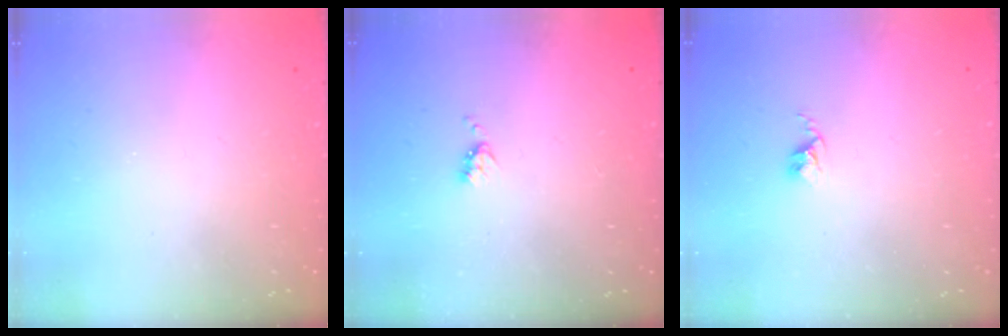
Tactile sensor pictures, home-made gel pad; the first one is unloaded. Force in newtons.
{"total": 3.9, "press": 3.8, "slide": 0.6}
{"total": 2.4, "press": 2.4, "slide": 0.3}